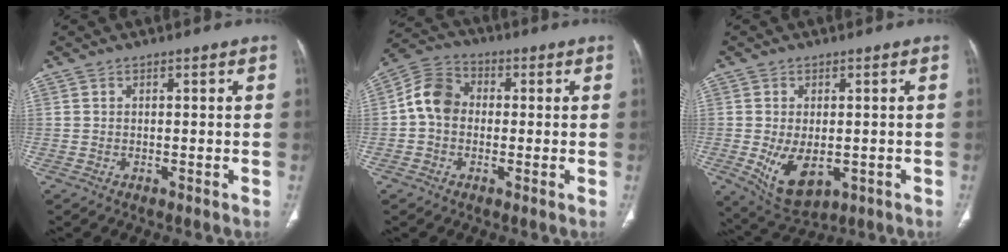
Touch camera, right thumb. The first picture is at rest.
{"total": 8.0, "force": [-0.2, 6.4, 4.7], "torque": [-0.076, 0.025, -0.017]}
{"total": 8.9, "force": [-1.9, 5.3, 7.0], "torque": [-0.116, -0.012, -0.011]}